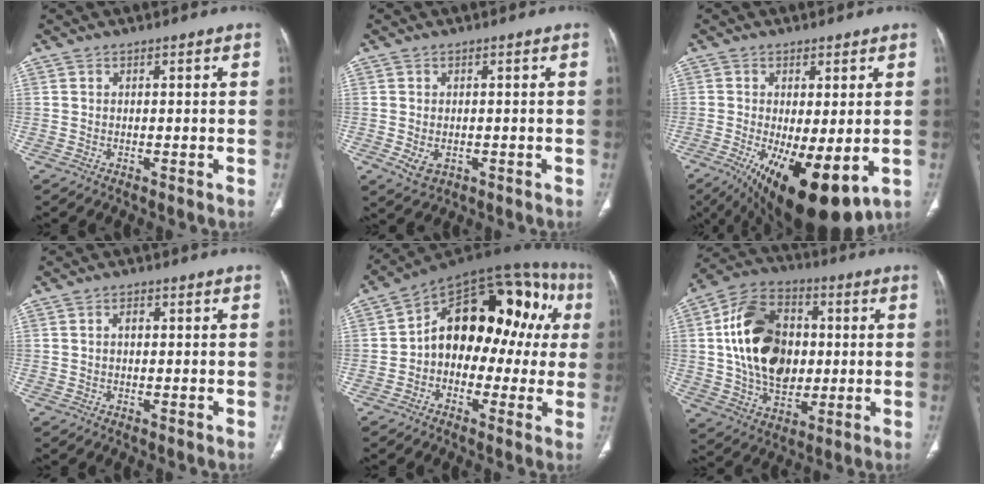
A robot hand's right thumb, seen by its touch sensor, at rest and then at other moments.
{"total": 3.5, "force": [-0.9, 2.5, 2.3], "torque": [-0.040, 0.000, -0.003]}
{"total": 16.5, "force": [-5.3, 6.4, 14.2], "torque": [-0.218, -0.026, -0.064]}
{"total": 1.4, "force": [0.2, 0.9, 1.1], "torque": [-0.018, 0.006, 0.002]}
{"total": 21.0, "force": [1.5, 13.5, 16.1], "torque": [-0.175, 0.058, 0.011]}
{"total": 20.0, "force": [1.7, 14.0, 14.1], "torque": [-0.219, 0.010, 0.033]}